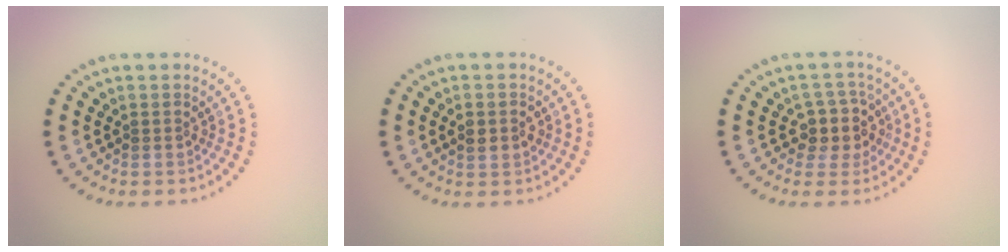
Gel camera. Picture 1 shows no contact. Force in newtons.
{"total": 1.9, "press": 1.9, "slide": 0.2}
{"total": 3.1, "press": 2.6, "slide": 1.6}